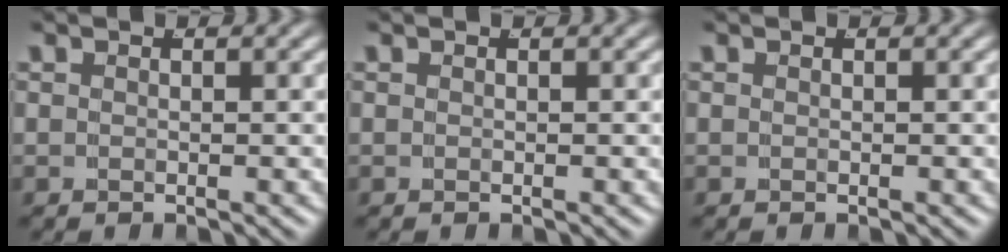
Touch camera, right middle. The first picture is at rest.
{"total": 0.0}
{"total": 0.0}